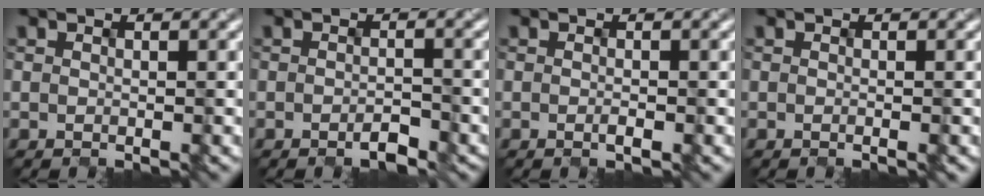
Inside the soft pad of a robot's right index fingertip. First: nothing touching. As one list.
[{"total": 1.7, "force": [-1.2, 0.5, 1.1], "torque": [-0.023, -0.006, -0.016]}, {"total": 0.8, "force": [-0.4, 0.1, 0.6], "torque": [-0.013, 0.001, -0.007]}, {"total": 0.5, "force": [-0.2, 0.2, 0.5], "torque": [-0.007, 0.001, -0.006]}]